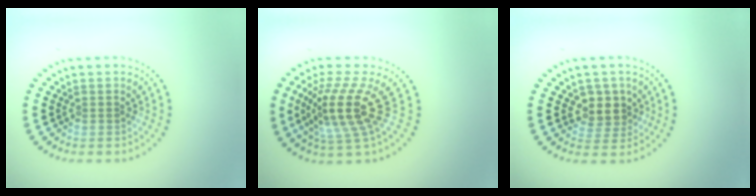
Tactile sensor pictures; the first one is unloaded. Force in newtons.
{"total": 5.1, "press": 3.7, "slide": 3.5}
{"total": 2.7, "press": 2.5, "slide": 1.2}